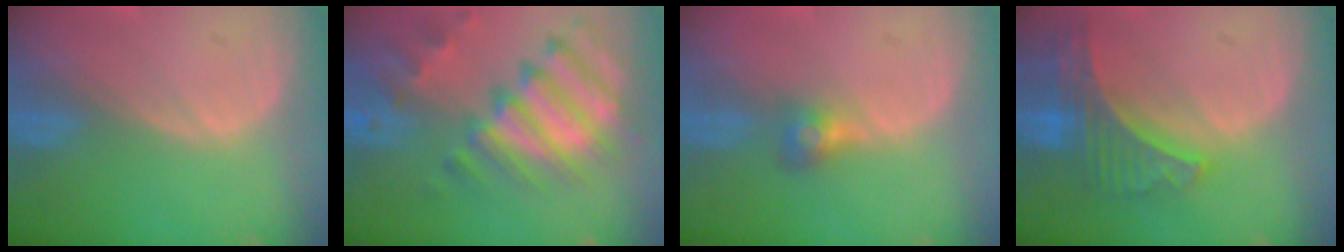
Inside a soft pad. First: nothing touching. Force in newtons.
{"total": 11.4, "press": 9.9, "slide": 5.7}
{"total": 2.8, "press": 2.7, "slide": 0.9}
{"total": 8.5, "press": 7.4, "slide": 4.3}